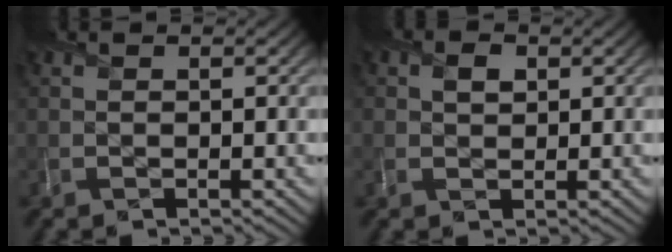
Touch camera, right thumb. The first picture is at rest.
{"total": 1.8, "force": [0.8, 1.3, 1.0], "torque": [-0.022, 0.003, 0.014]}